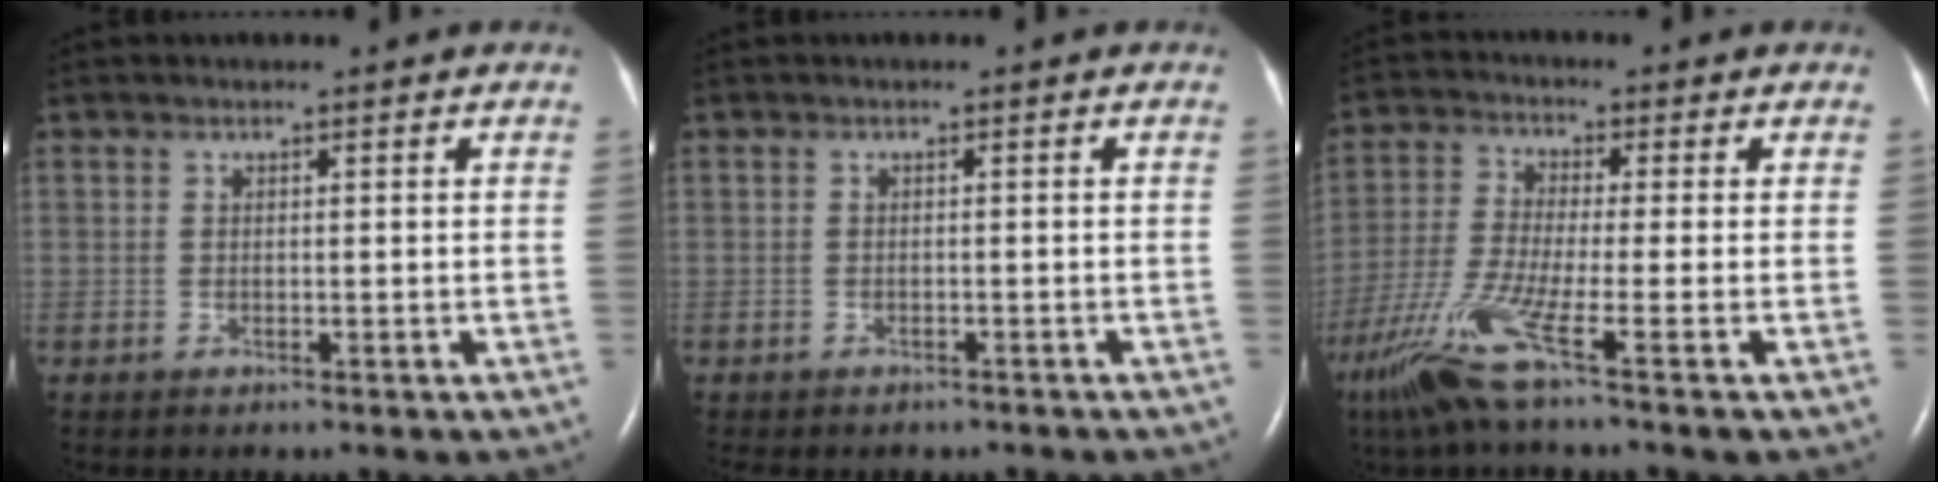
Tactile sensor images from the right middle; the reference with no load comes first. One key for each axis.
{"total": 5.8, "fx": -4.9, "fy": 2.4, "fz": 1.9, "tx": -0.025, "ty": 0.003, "tz": -0.056}
{"total": 10.3, "fx": -5.8, "fy": -0.8, "fz": 8.5, "tx": -0.187, "ty": -0.033, "tz": -0.118}